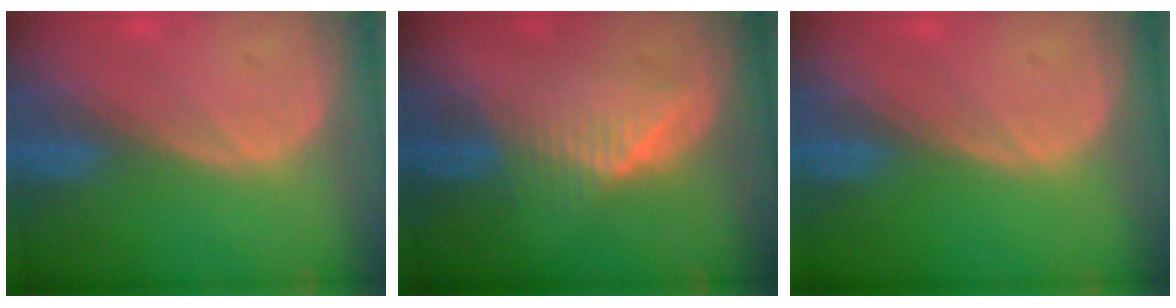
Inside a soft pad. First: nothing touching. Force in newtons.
{"total": 5.2, "press": 5.2, "slide": 0.4}
{"total": 0.0}